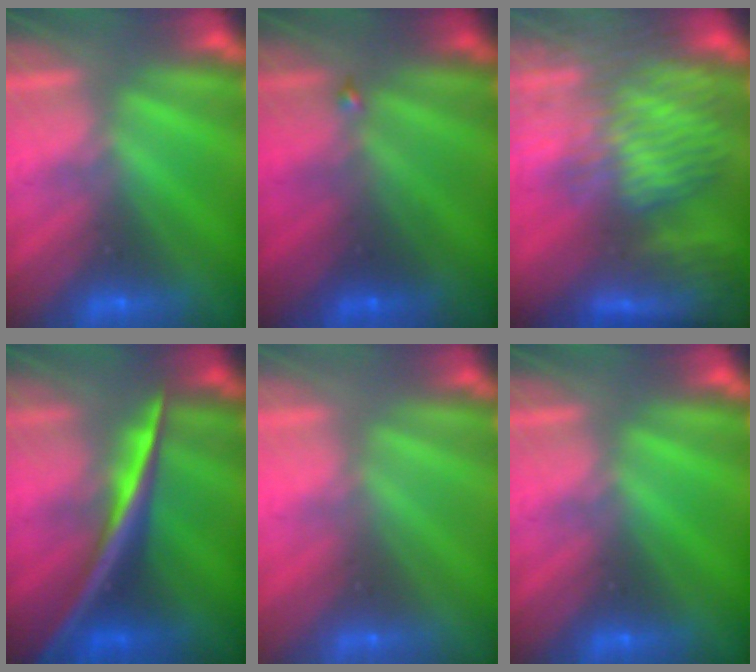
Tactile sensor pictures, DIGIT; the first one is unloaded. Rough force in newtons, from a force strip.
{"total": 1.9}
{"total": 8.4}
{"total": 2.6}
{"total": 2.8}
{"total": 0.0}